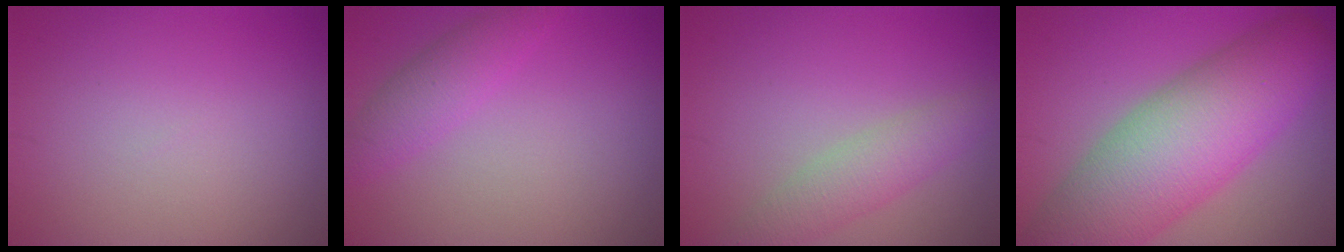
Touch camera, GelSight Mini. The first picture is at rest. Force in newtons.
{"total": 2.7, "press": 2.7, "slide": 0.1}
{"total": 2.9, "press": 2.9, "slide": 0.1}
{"total": 11.9, "press": 11.9, "slide": 0.5}